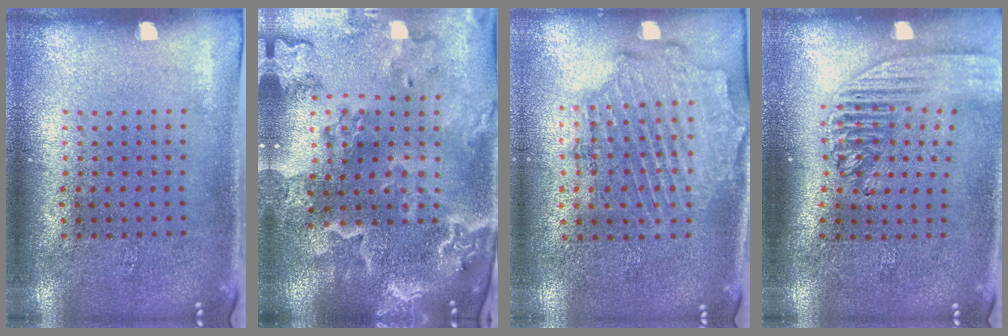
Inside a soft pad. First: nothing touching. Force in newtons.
{"total": 4.0, "press": 3.4, "slide": 2.2}
{"total": 1.9, "press": 1.7, "slide": 0.9}
{"total": 2.0, "press": 1.7, "slide": 1.1}